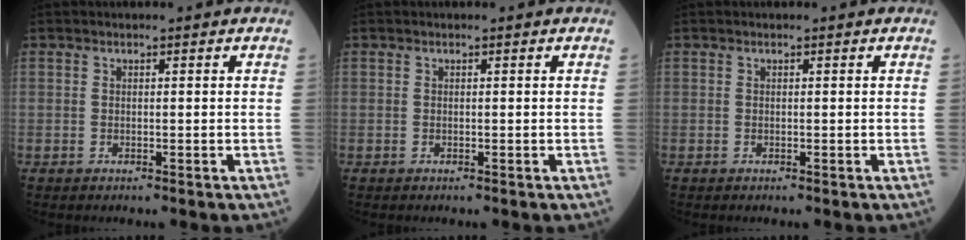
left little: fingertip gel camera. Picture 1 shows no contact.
{"total": 0.0}
{"total": 0.0}